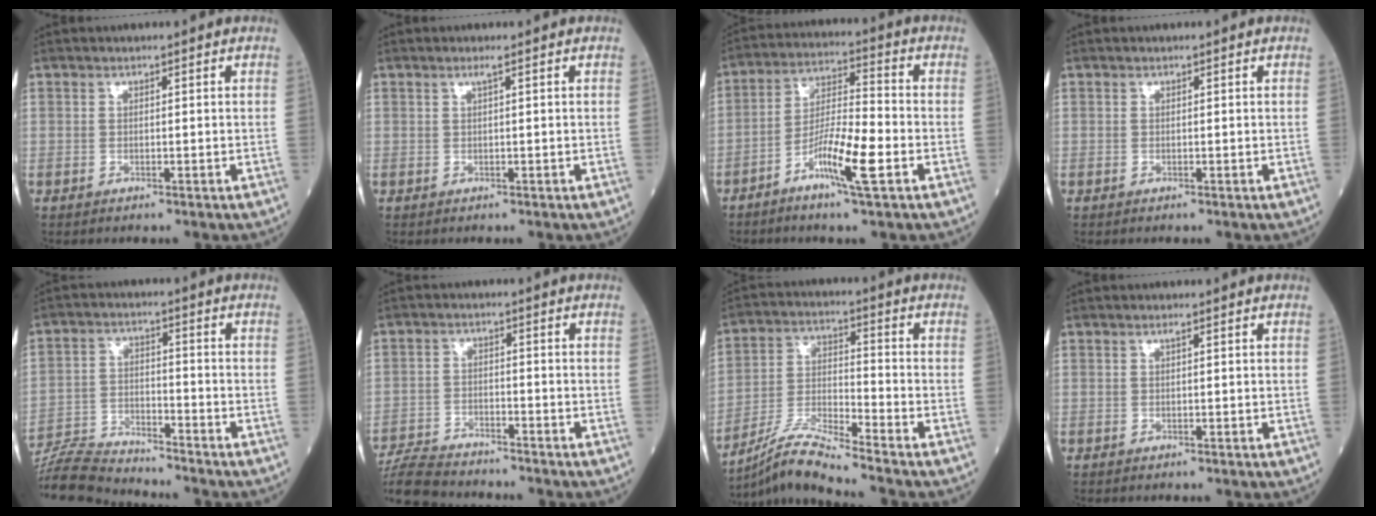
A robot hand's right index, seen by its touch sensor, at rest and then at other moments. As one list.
[{"total": 0.7, "force": [0.3, -0.2, 0.6], "torque": [-0.017, -0.001, 0.009]}, {"total": 9.5, "force": [-4.5, 0.7, 8.4], "torque": [-0.159, 0.001, -0.086]}, {"total": 0.0}, {"total": 9.0, "force": [-9.0, -0.2, 0.3], "torque": [-0.012, -0.002, -0.172]}, {"total": 8.8, "force": [-8.5, 1.2, 1.8], "torque": [-0.035, -0.010, -0.156]}, {"total": 9.0, "force": [-8.2, -1.8, 3.3], "torque": [-0.072, -0.012, -0.157]}, {"total": 0.0}]